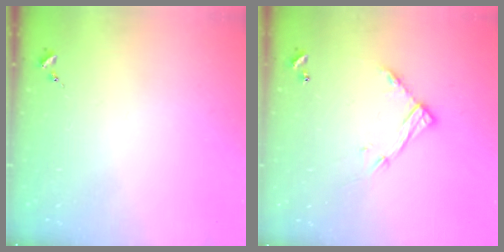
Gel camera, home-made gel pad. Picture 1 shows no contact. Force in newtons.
{"total": 12.2, "press": 12.1, "slide": 0.9}